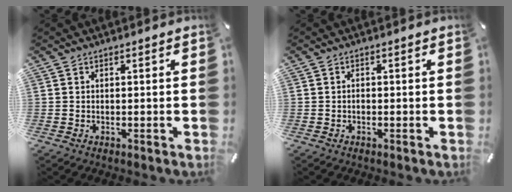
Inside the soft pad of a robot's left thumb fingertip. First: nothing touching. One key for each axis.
{"total": 0.6, "fx": -0.3, "fy": 0.4, "fz": 0.4, "tx": -0.008, "ty": 0.000, "tz": -0.007}